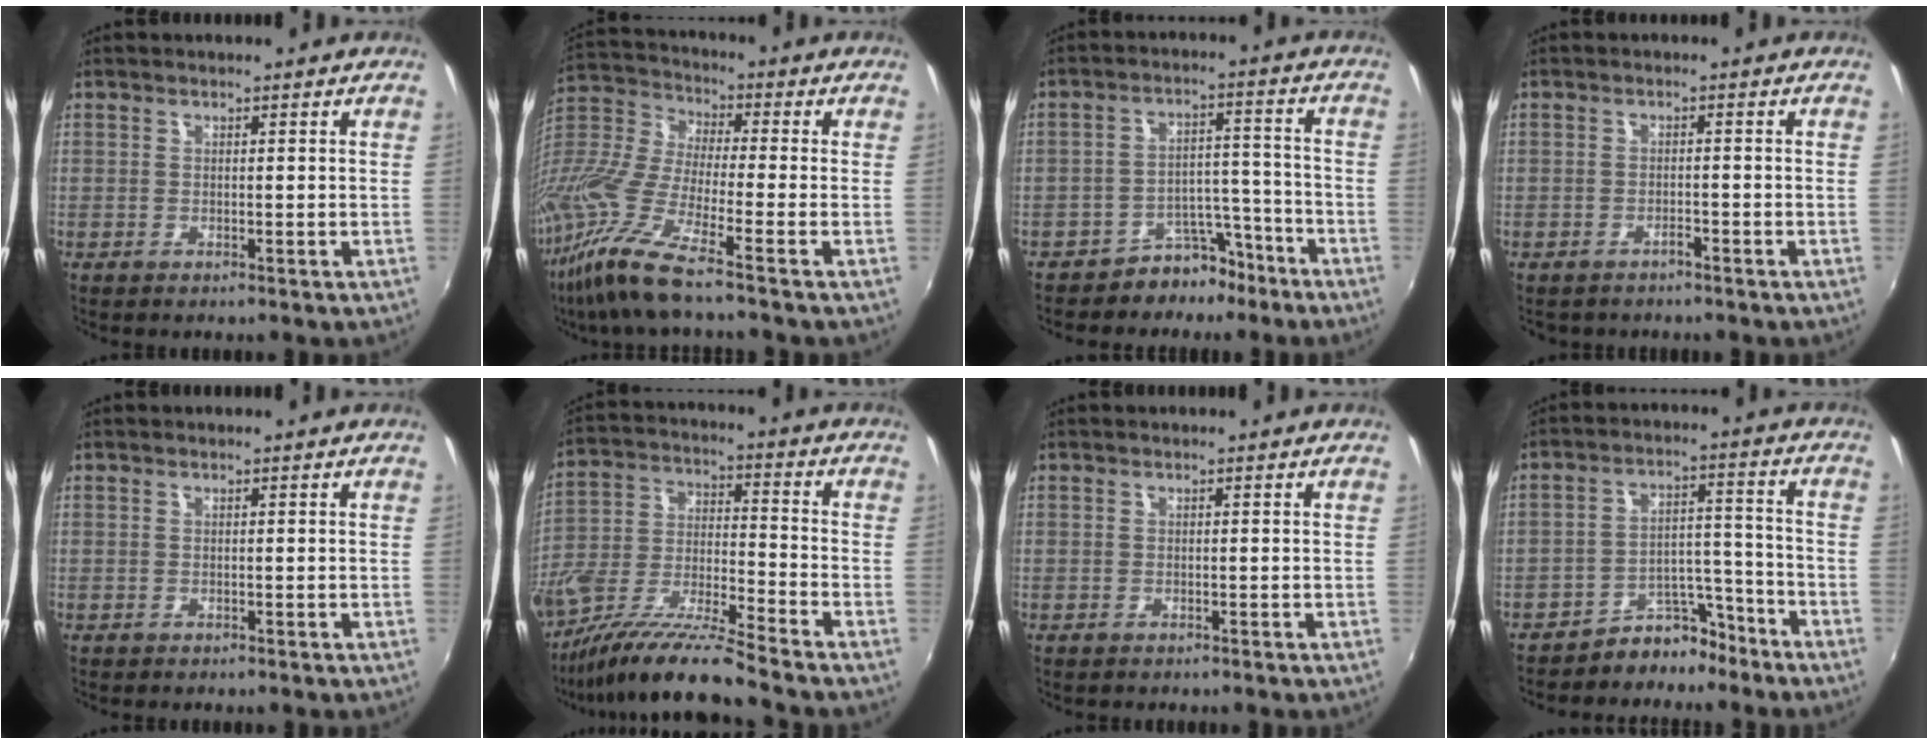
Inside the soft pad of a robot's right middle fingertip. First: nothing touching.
{"total": 15.6, "force": [-10.3, 0.8, 11.6], "torque": [-0.242, -0.032, -0.218]}
{"total": 7.4, "force": [-5.9, 4.1, 1.8], "torque": [-0.021, 0.038, -0.081]}
{"total": 1.7, "force": [-1.5, 0.7, 0.6], "torque": [-0.014, 0.000, -0.021]}
{"total": 0.0}
{"total": 13.5, "force": [-10.8, 0.4, 8.2], "torque": [-0.172, -0.015, -0.211]}
{"total": 0.0}
{"total": 7.5, "force": [-6.5, 3.5, 1.2], "torque": [-0.009, 0.041, -0.095]}